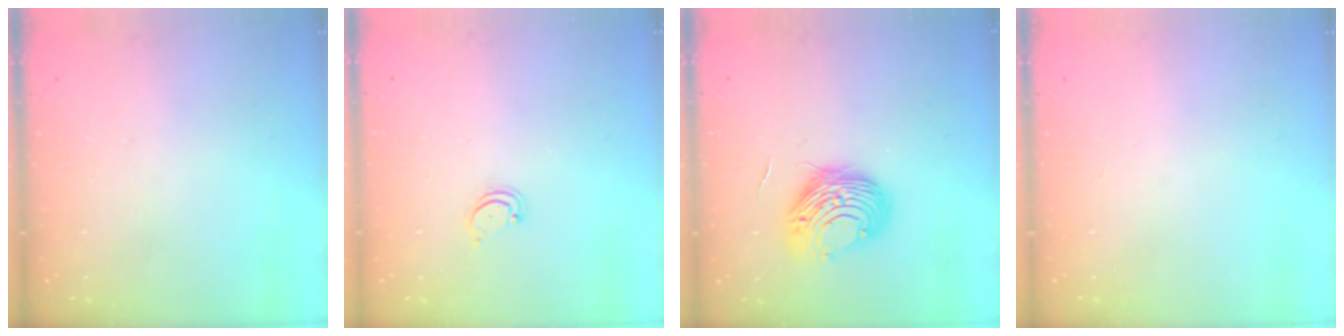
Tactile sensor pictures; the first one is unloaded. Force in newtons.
{"total": 2.2, "press": 2.2, "slide": 0.2}
{"total": 10.4, "press": 10.4, "slide": 0.4}
{"total": 0.0}